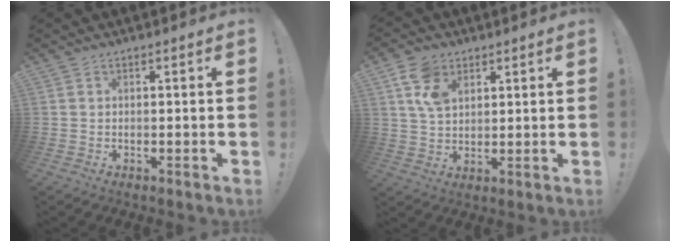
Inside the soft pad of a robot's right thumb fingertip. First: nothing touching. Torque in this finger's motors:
{"motor_torque": [0.50, 0.60, 0.35, 0.22, 0.01]}